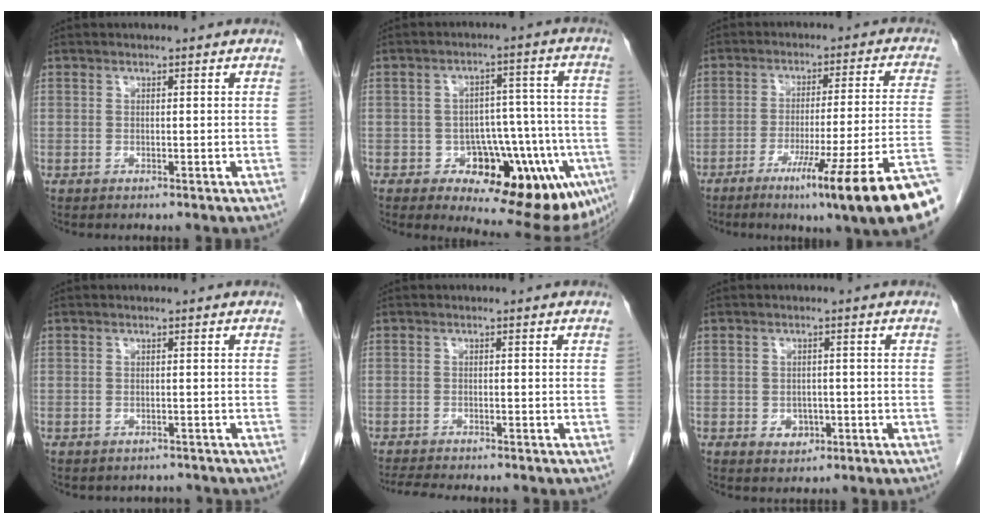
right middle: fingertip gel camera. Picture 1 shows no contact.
{"total": 17.1, "force": [-7.5, 6.8, 13.8], "torque": [-0.111, 0.025, -0.083]}
{"total": 19.3, "force": [-11.2, -1.0, 15.7], "torque": [-0.163, -0.021, -0.166]}
{"total": 2.3, "force": [-2.1, 1.0, 0.0], "torque": [-0.005, 0.000, -0.027]}
{"total": 6.5, "force": [-5.8, 0.7, 2.8], "torque": [-0.045, -0.015, -0.090]}
{"total": 3.1, "force": [-1.3, 2.4, 1.7], "torque": [-0.022, 0.002, -0.010]}